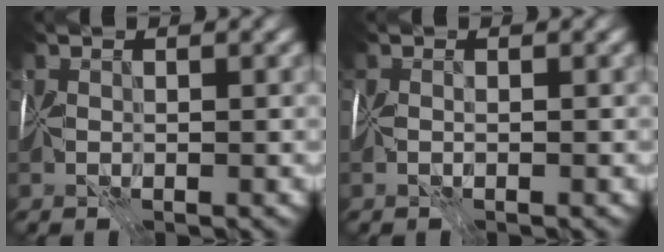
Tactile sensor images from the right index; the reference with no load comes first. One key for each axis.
{"total": 0.8, "fx": -0.4, "fy": 0.2, "fz": 0.6, "tx": -0.011, "ty": -0.003, "tz": -0.009}